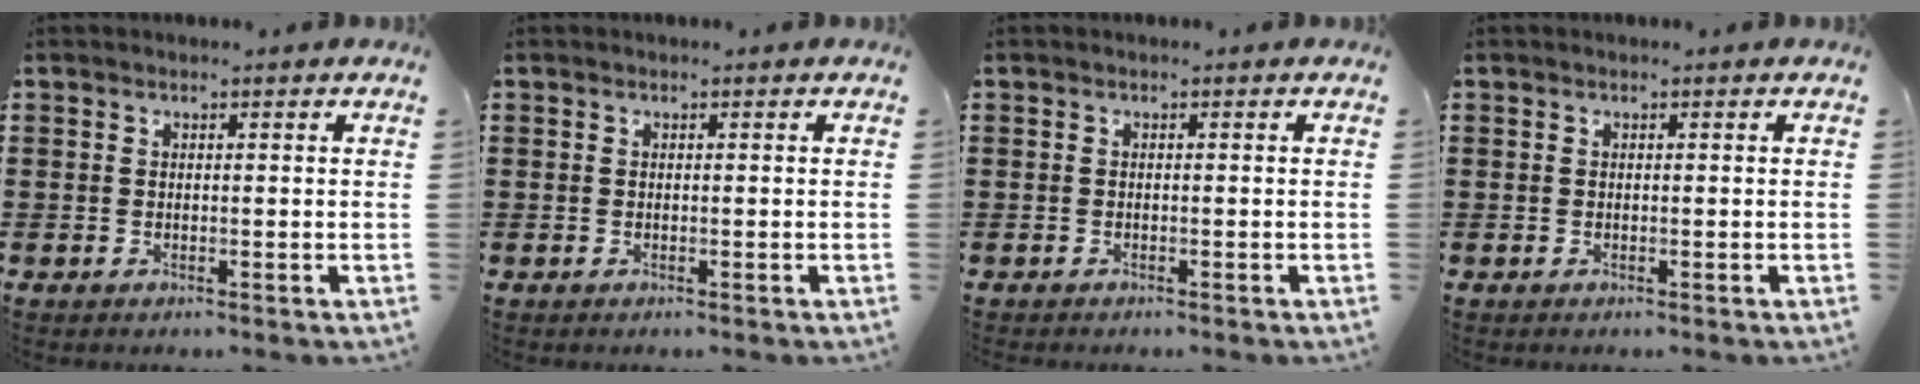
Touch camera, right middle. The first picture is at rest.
{"total": 0.0}
{"total": 0.0}
{"total": 0.0}